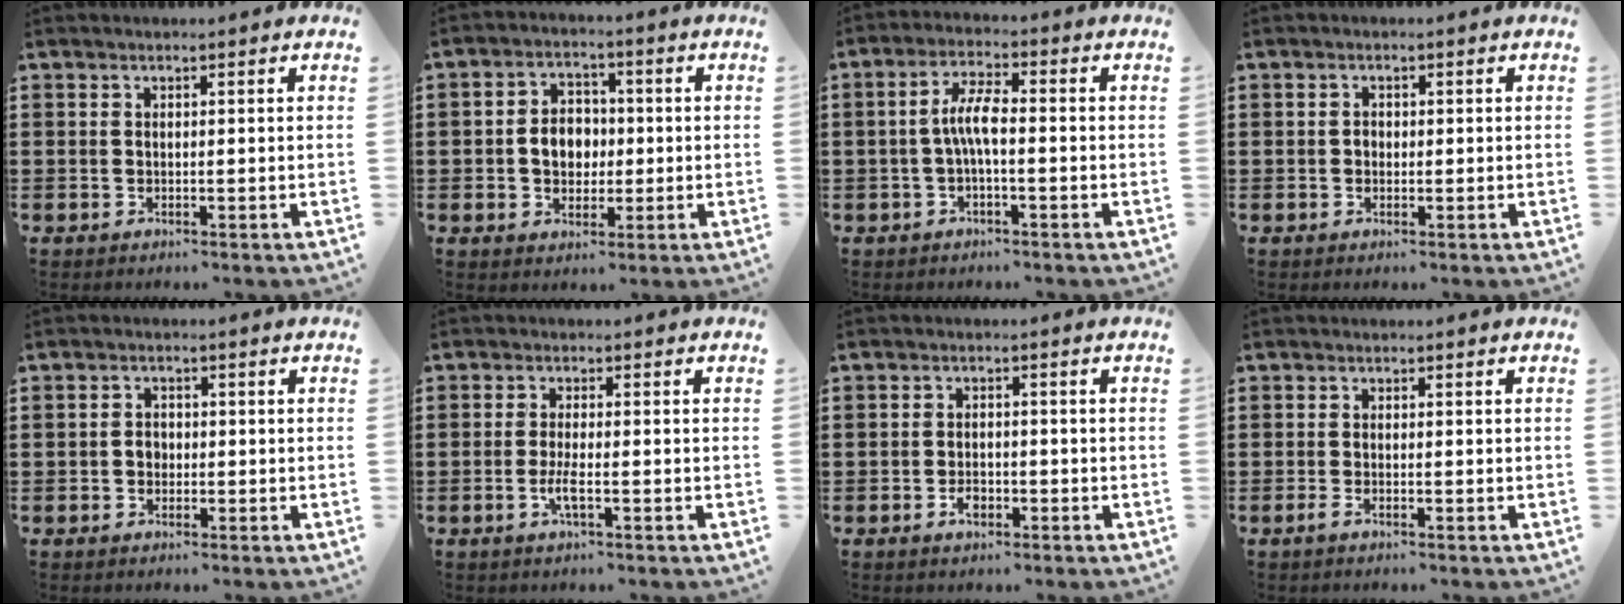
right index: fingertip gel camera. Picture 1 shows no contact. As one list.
[{"total": 5.1, "force": [-0.5, 4.0, 3.0], "torque": [-0.059, 0.009, -0.014]}, {"total": 5.0, "force": [-0.7, 1.3, 4.8], "torque": [-0.108, 0.000, -0.022]}, {"total": 1.0, "force": [0.0, 0.8, 0.5], "torque": [-0.012, 0.005, -0.001]}, {"total": 1.6, "force": [-0.4, 1.3, 1.0], "torque": [-0.021, 0.000, -0.007]}, {"total": 3.0, "force": [-1.1, 0.4, 2.8], "torque": [-0.062, -0.008, -0.023]}, {"total": 2.3, "force": [-1.1, 1.3, 1.6], "torque": [-0.032, 0.001, -0.020]}, {"total": 1.0, "force": [-0.6, 0.1, 0.8], "torque": [-0.028, -0.011, -0.015]}]